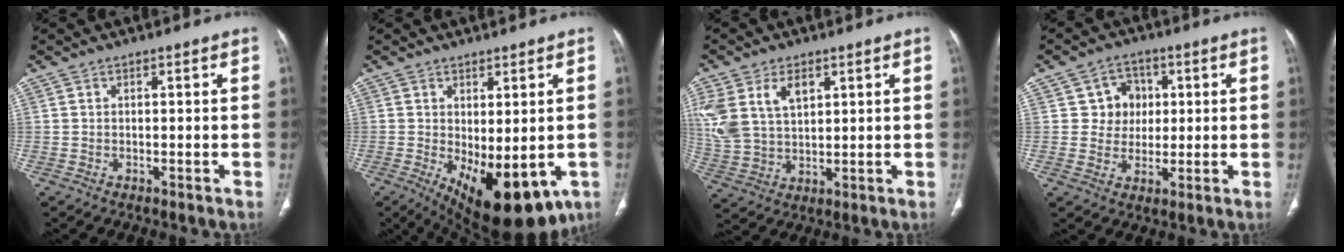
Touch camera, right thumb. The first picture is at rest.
{"total": 15.6, "force": [-5.2, 7.1, 12.9], "torque": [-0.170, -0.013, -0.054]}
{"total": 13.1, "force": [5.1, 8.3, 8.7], "torque": [-0.190, -0.005, 0.114]}
{"total": 6.6, "force": [1.5, 6.2, 1.9], "torque": [0.011, 0.004, 0.020]}